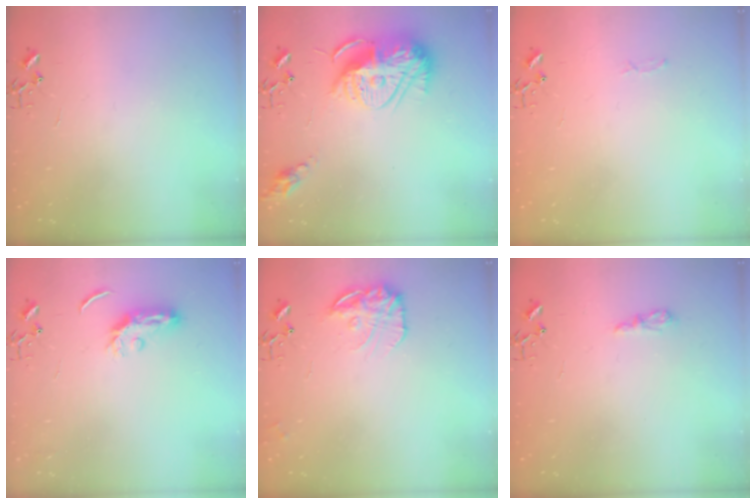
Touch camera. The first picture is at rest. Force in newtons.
{"total": 15.8, "press": 15.8, "slide": 1.4}
{"total": 2.8, "press": 2.8, "slide": 0.4}
{"total": 5.6, "press": 5.6, "slide": 0.5}
{"total": 13.7, "press": 13.7, "slide": 0.9}
{"total": 6.3, "press": 6.2, "slide": 0.8}